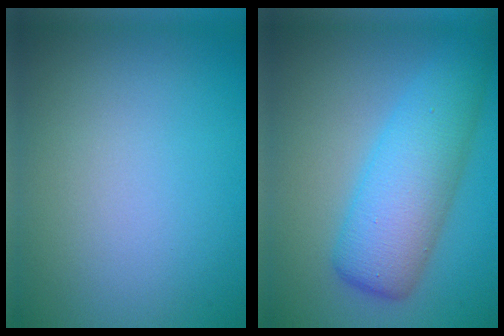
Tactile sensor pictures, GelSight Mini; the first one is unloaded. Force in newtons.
{"total": 6.9, "press": 6.9, "slide": 0.1}